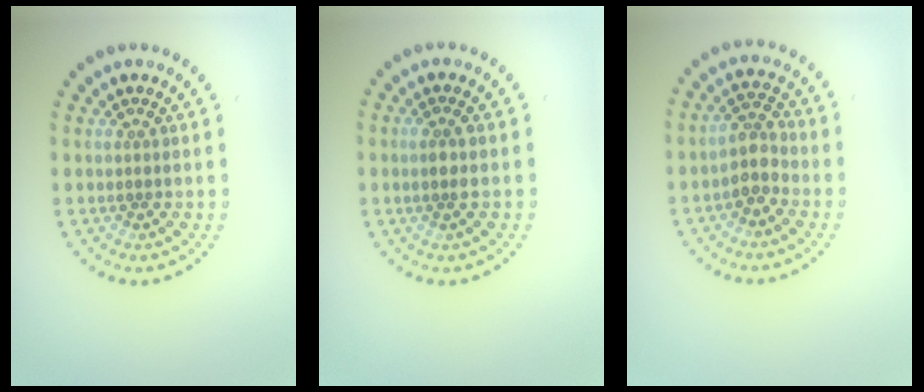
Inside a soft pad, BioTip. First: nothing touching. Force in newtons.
{"total": 1.5, "press": 1.3, "slide": 0.7}
{"total": 2.4, "press": 2.0, "slide": 1.3}